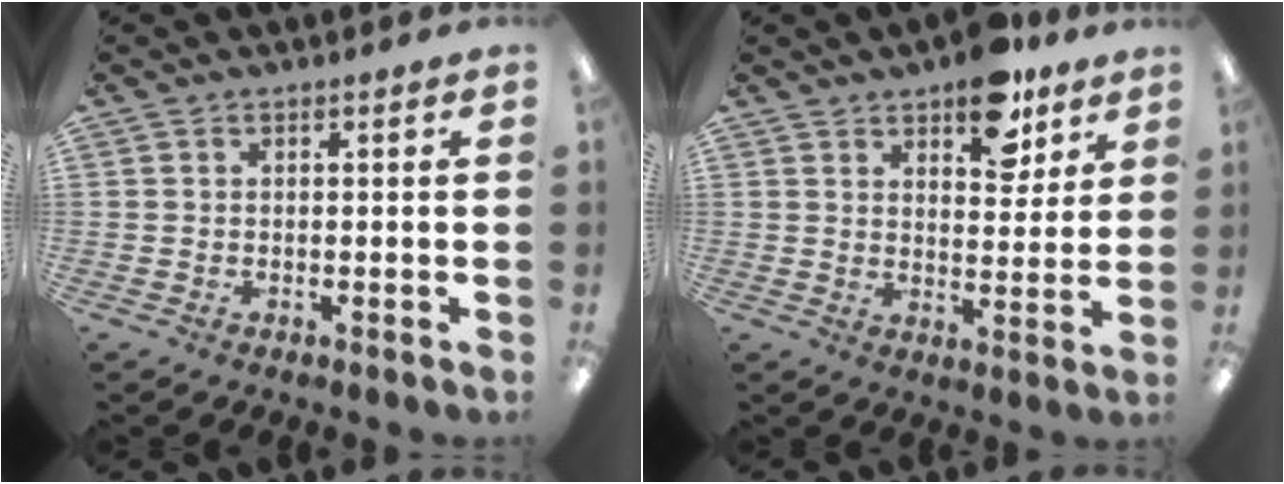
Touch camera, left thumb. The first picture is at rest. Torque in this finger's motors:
{"motor_torque": [1.38, 1.04, 0.76, -0.74, 0.16]}